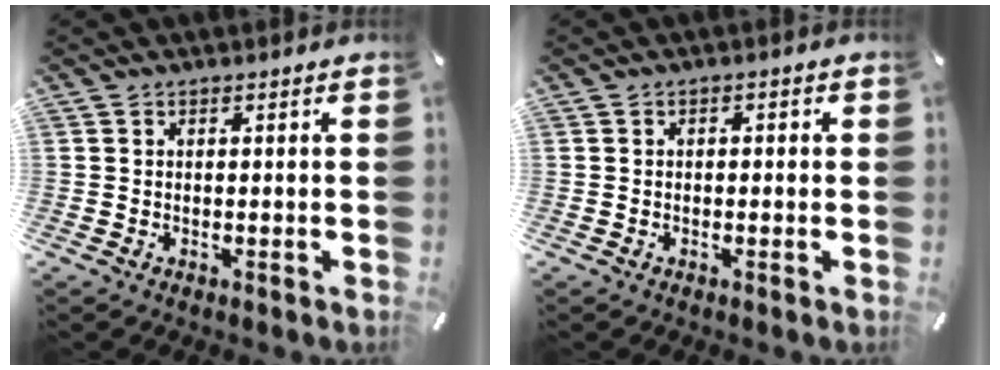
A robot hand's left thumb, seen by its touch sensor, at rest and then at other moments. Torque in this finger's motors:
{"motor_torque": [-0.28, -0.59, -0.01, 0.11, -0.01]}